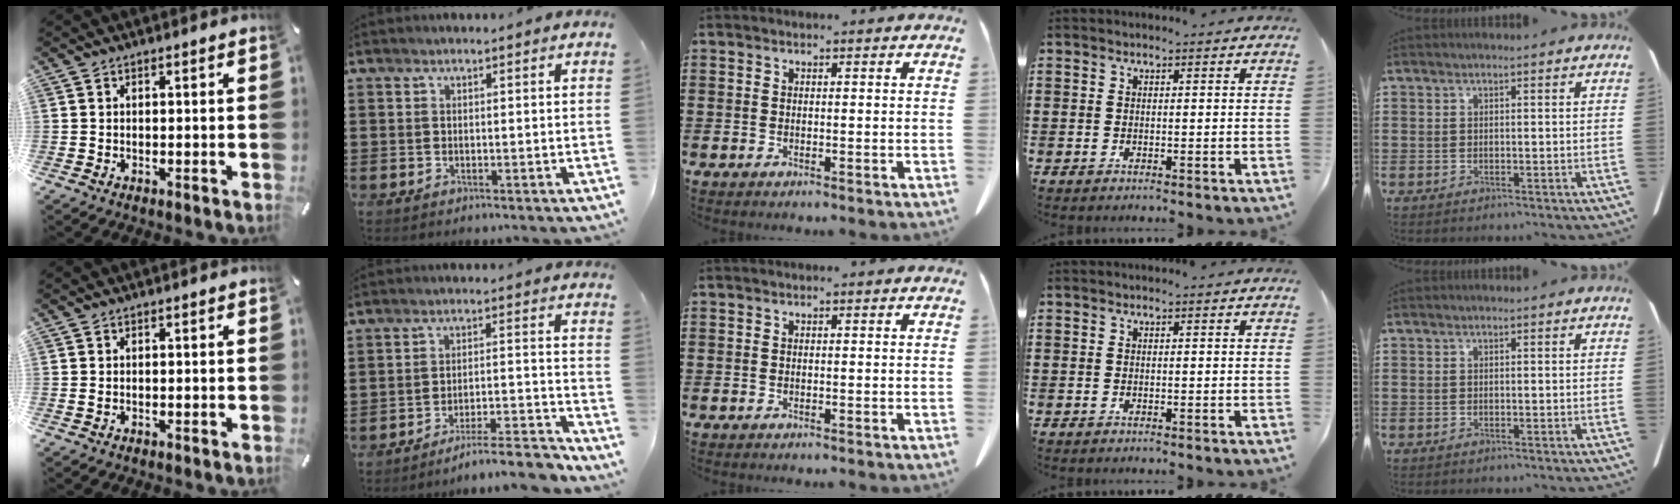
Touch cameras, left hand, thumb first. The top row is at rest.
{"thumb": {"total": 0.8, "force": [-0.1, 0.5, 0.5], "torque": [-0.010, 0.001, -0.003]}, "index": {"total": 6.5, "force": [-6.0, -0.1, 2.4], "torque": [-0.033, 0.001, -0.112]}}